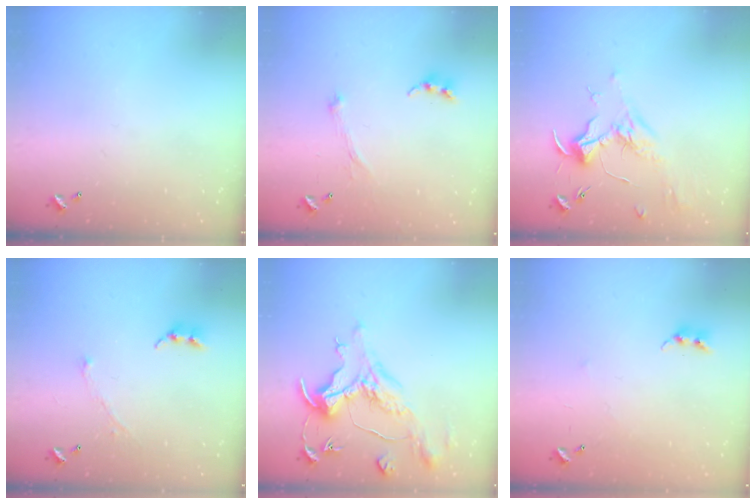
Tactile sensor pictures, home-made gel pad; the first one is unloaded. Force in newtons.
{"total": 2.1, "press": 2.0, "slide": 0.7}
{"total": 2.0, "press": 1.8, "slide": 0.7}
{"total": 2.9, "press": 2.9, "slide": 0.4}
{"total": 1.5, "press": 0.8, "slide": 1.2}
{"total": 5.1, "press": 4.9, "slide": 1.1}